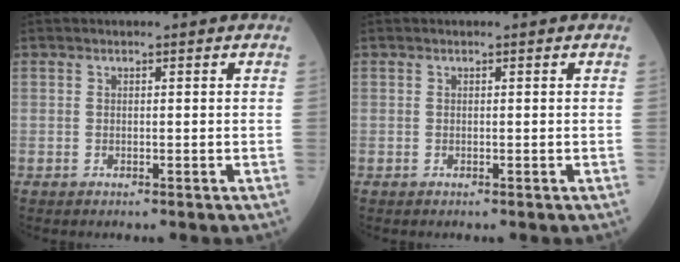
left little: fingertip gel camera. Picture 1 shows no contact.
{"total": 0.0}